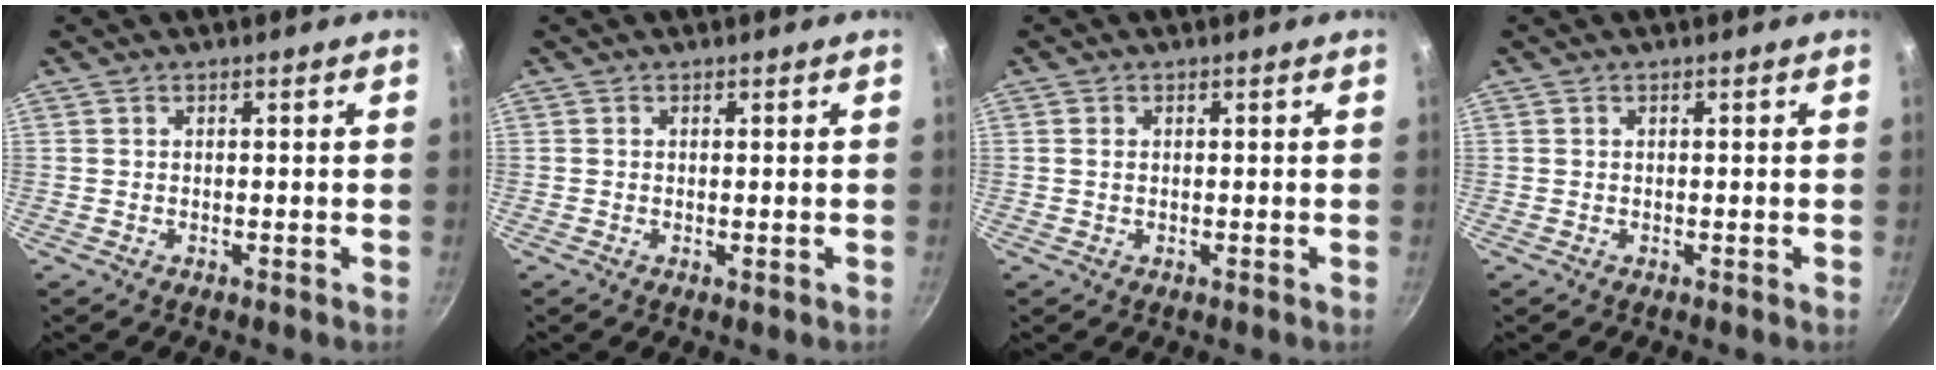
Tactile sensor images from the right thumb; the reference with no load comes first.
{"total": 0.0}
{"total": 1.0, "force": [0.2, 0.8, 0.6], "torque": [-0.011, 0.002, 0.003]}
{"total": 0.0}